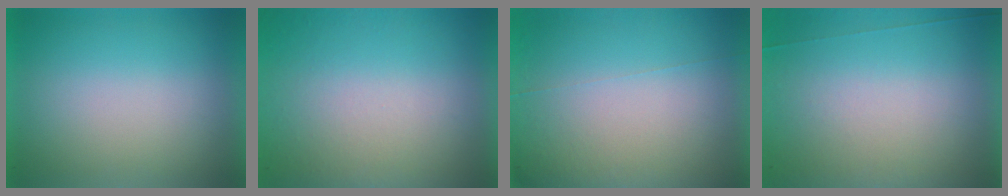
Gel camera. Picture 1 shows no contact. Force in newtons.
{"total": 9.2}
{"total": 4.4}
{"total": 7.1}